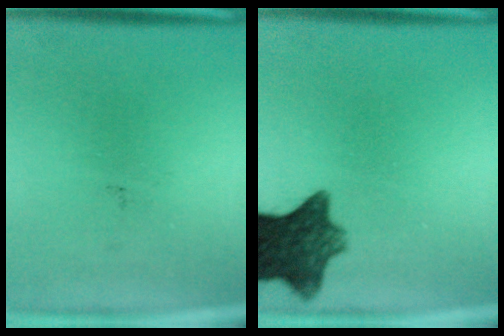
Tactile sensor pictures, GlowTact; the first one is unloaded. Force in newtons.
{"total": 9.7}